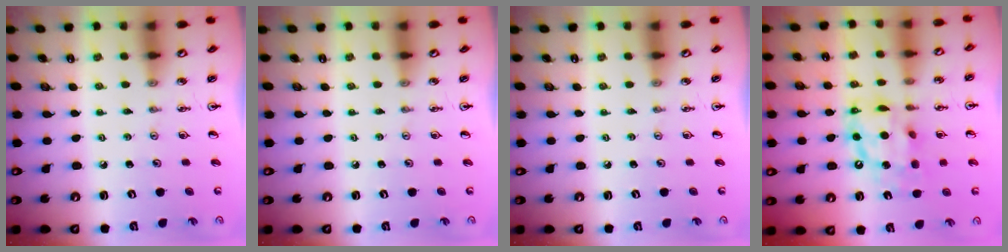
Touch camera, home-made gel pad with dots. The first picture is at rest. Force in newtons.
{"total": 0.0}
{"total": 0.0}
{"total": 12.8, "press": 12.8, "slide": 1.3}